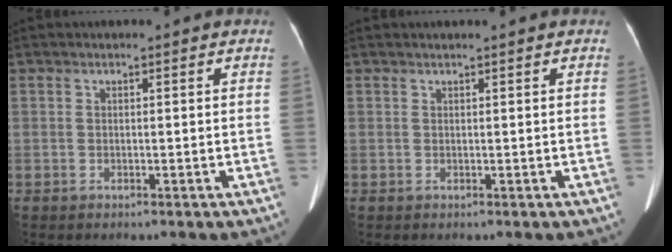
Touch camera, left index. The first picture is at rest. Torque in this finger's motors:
{"motor_torque": [-0.02, -0.04, 0.06, 0.01]}